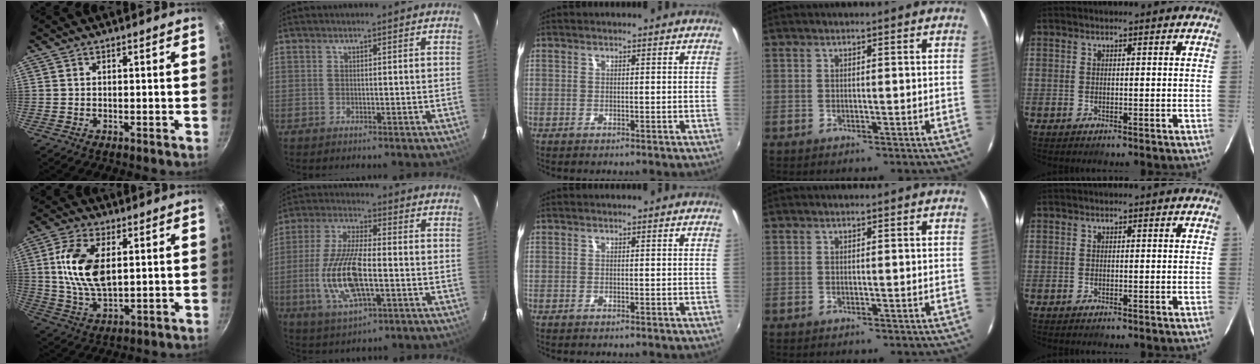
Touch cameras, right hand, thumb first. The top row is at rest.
{"thumb": {"total": 13.0, "force": [2.6, 6.9, 10.7], "torque": [-0.199, -0.005, 0.051]}, "index": {"total": 14.9, "force": [-3.2, 5.3, 13.6], "torque": [-0.285, -0.007, -0.058]}}